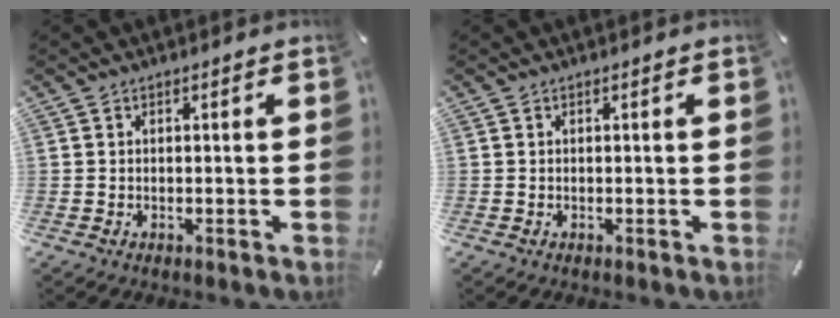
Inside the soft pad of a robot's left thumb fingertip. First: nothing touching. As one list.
[{"total": 0.0}]